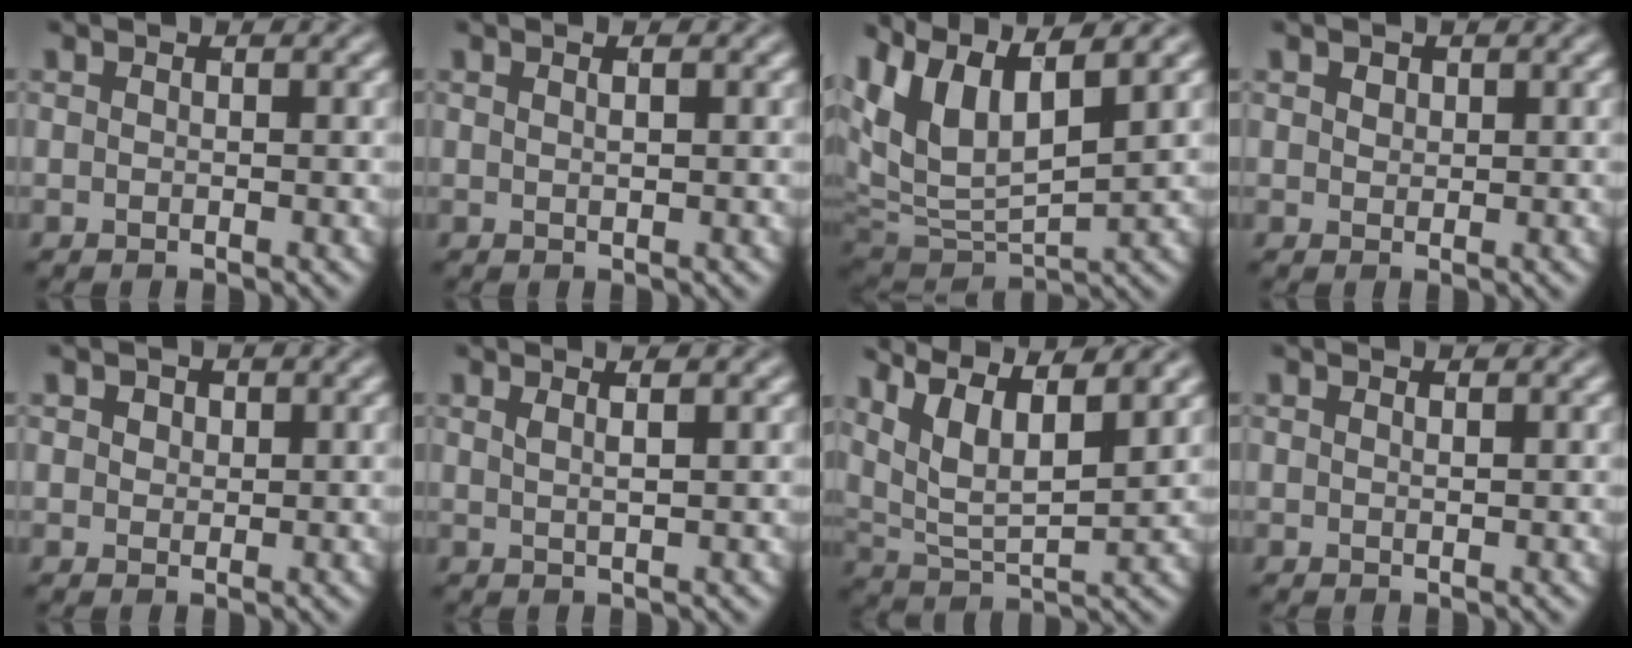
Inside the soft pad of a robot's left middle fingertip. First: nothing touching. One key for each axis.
{"total": 0.6, "fx": 0.3, "fy": 0.2, "fz": 0.5, "tx": -0.010, "ty": 0.003, "tz": 0.004}
{"total": 8.7, "fx": 4.3, "fy": 3.8, "fz": 6.6, "tx": -0.154, "ty": 0.003, "tz": 0.088}
{"total": 0.7, "fx": 0.4, "fy": 0.6, "fz": 0.1, "tx": -0.003, "ty": 0.001, "tz": 0.009}
{"total": 1.6, "fx": 1.0, "fy": 1.2, "fz": 0.5, "tx": -0.011, "ty": 0.007, "tz": 0.008}
{"total": 1.8, "fx": 0.9, "fy": 0.6, "fz": 1.5, "tx": -0.014, "ty": 0.007, "tz": 0.003}
{"total": 9.4, "fx": 5.8, "fy": 3.4, "fz": 6.5, "tx": -0.143, "ty": 0.024, "tz": 0.089}
{"total": 0.0}